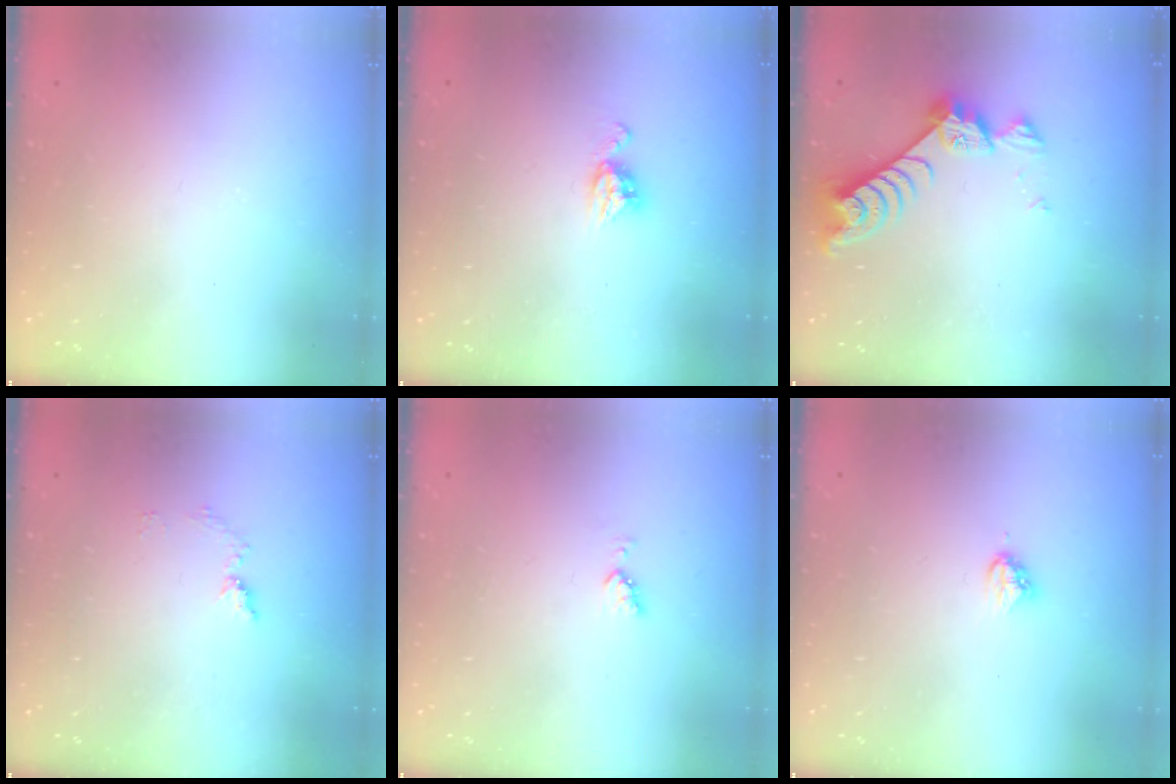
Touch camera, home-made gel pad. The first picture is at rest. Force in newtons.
{"total": 6.0, "press": 6.0, "slide": 0.4}
{"total": 8.8, "press": 8.8, "slide": 0.8}
{"total": 6.4, "press": 6.4, "slide": 0.7}
{"total": 3.6, "press": 3.5, "slide": 0.9}
{"total": 3.8, "press": 3.8, "slide": 0.3}